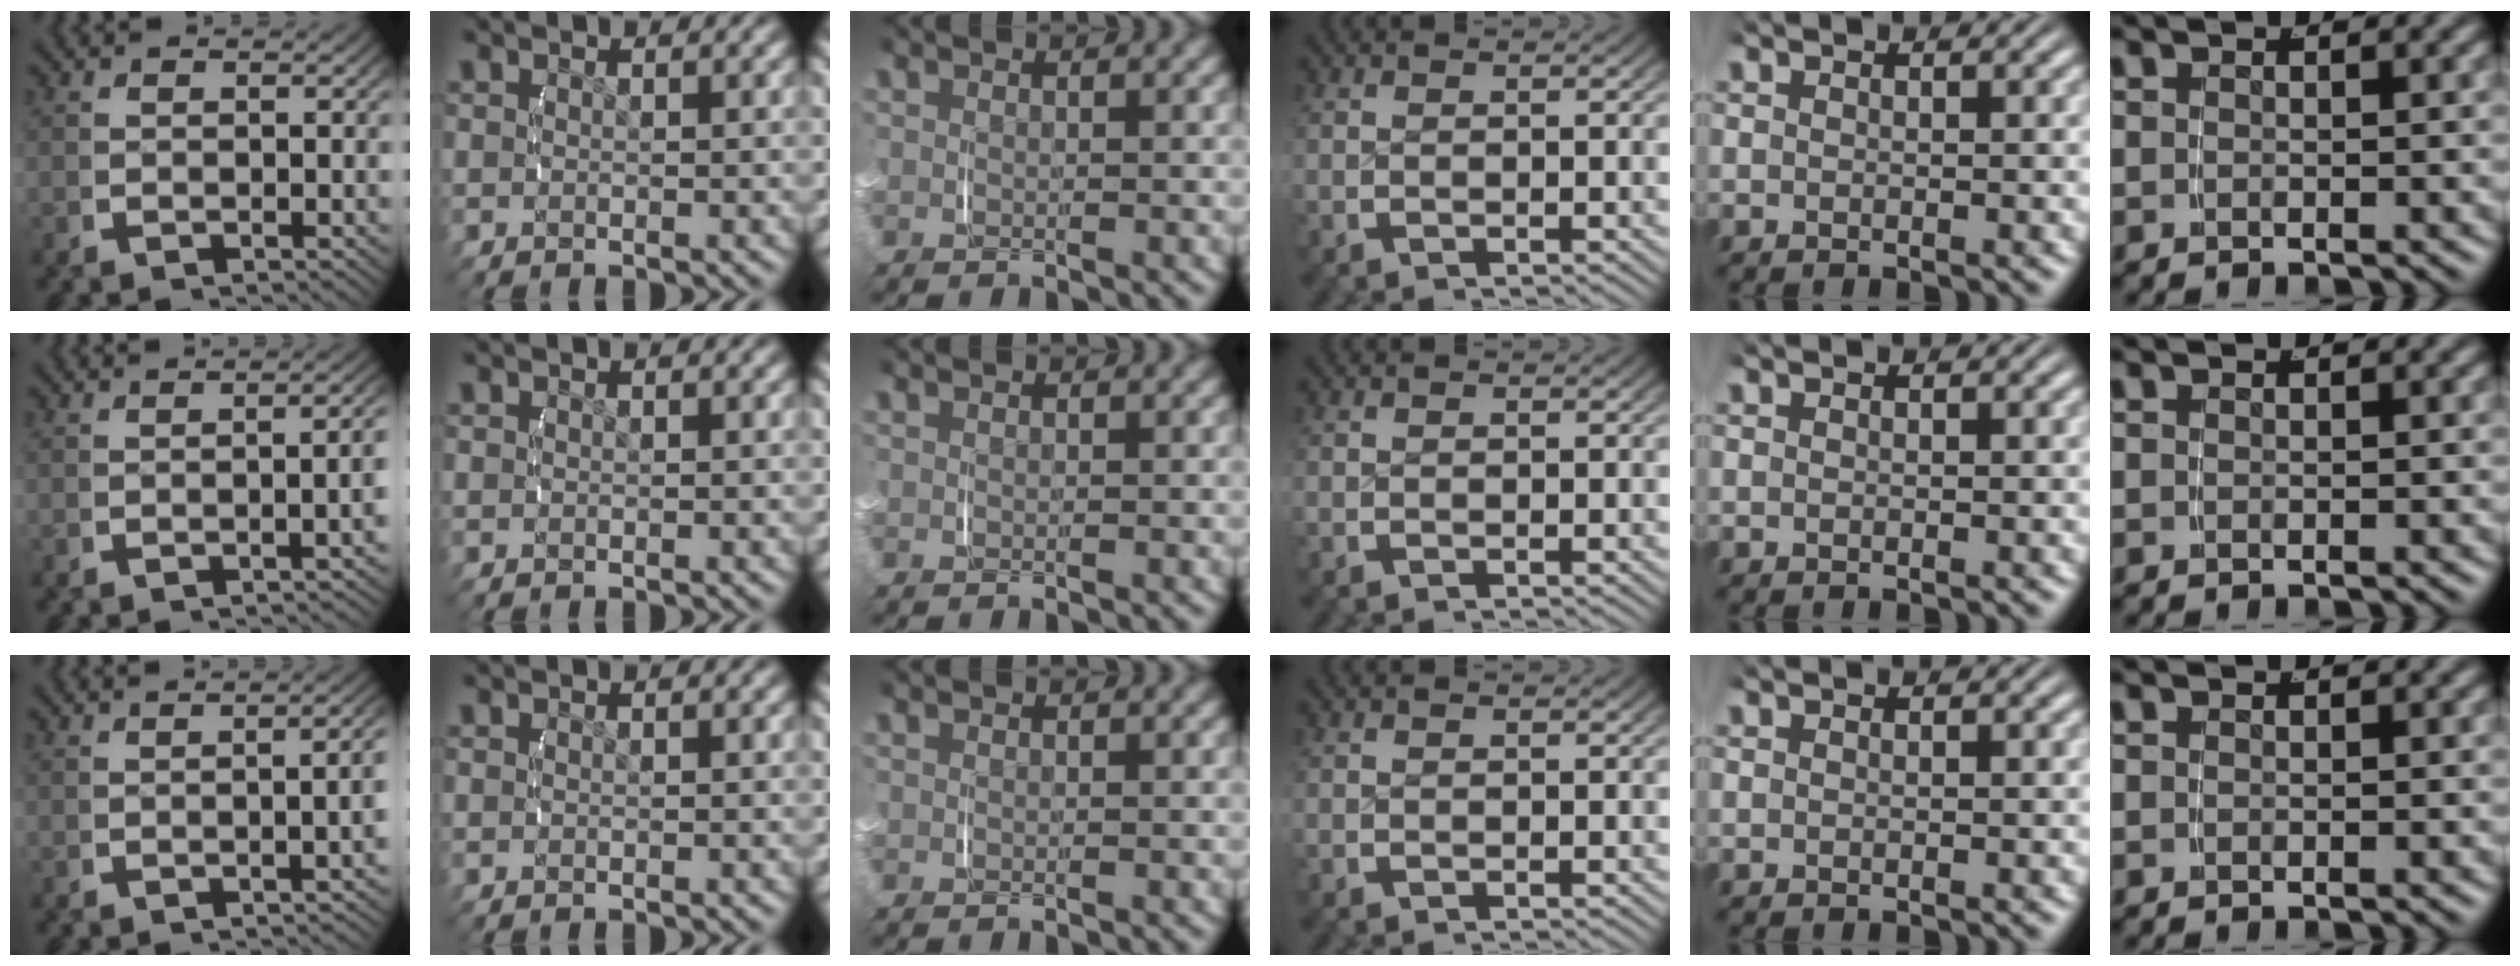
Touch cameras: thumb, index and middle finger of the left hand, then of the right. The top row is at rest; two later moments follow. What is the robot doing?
{"motion": "lift_and_place", "object": "dispenser bottle"}